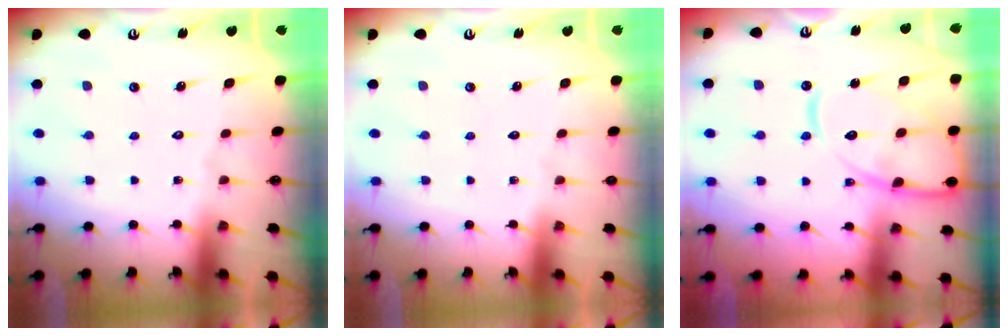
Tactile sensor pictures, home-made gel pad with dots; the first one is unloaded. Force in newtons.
{"total": 0.0}
{"total": 14.5, "press": 14.4, "slide": 1.4}